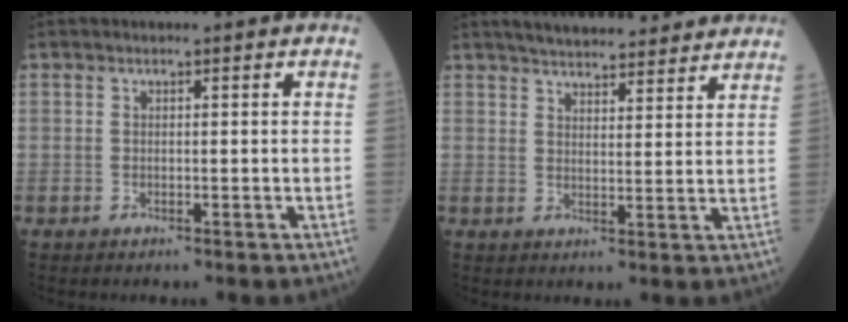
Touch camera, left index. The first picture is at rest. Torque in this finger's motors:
{"motor_torque": [0.69, -0.69, 0.14, 0.06]}